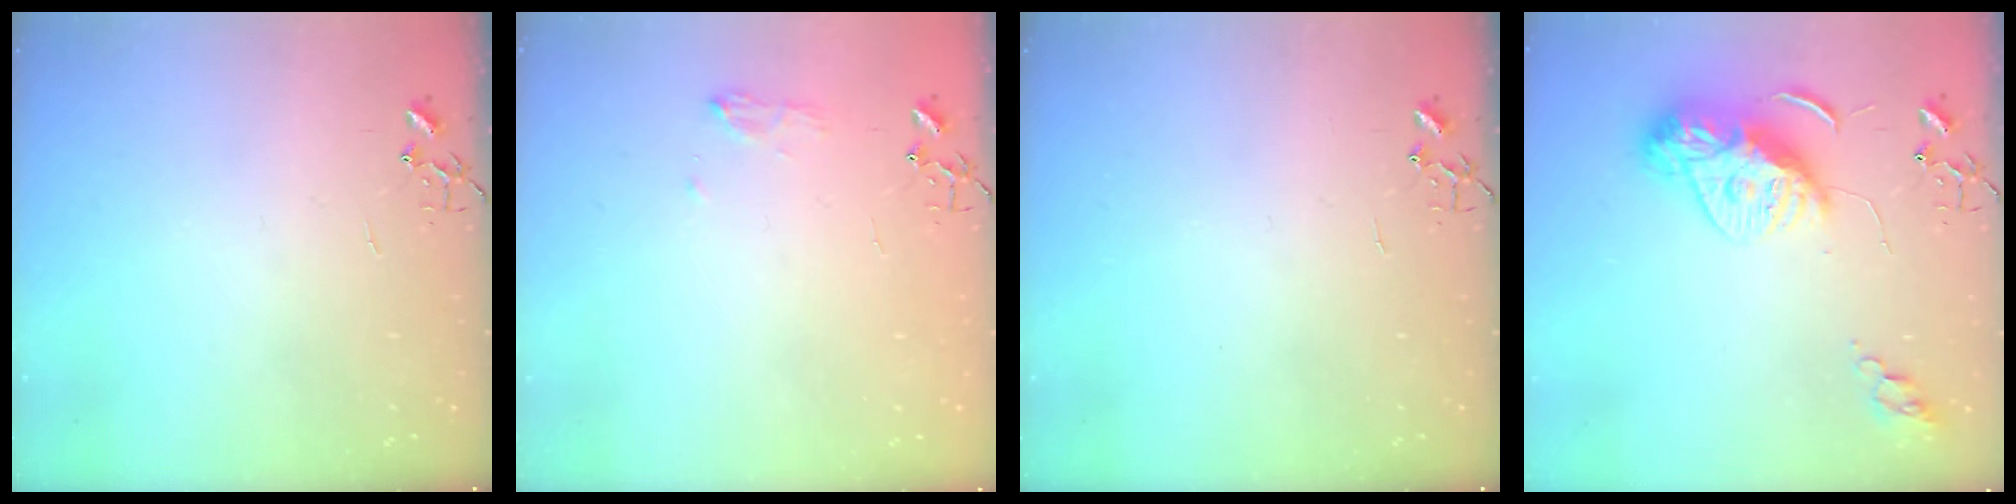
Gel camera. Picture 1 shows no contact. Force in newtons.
{"total": 8.1, "press": 8.1, "slide": 1.0}
{"total": 0.0}
{"total": 12.1, "press": 12.1, "slide": 1.1}